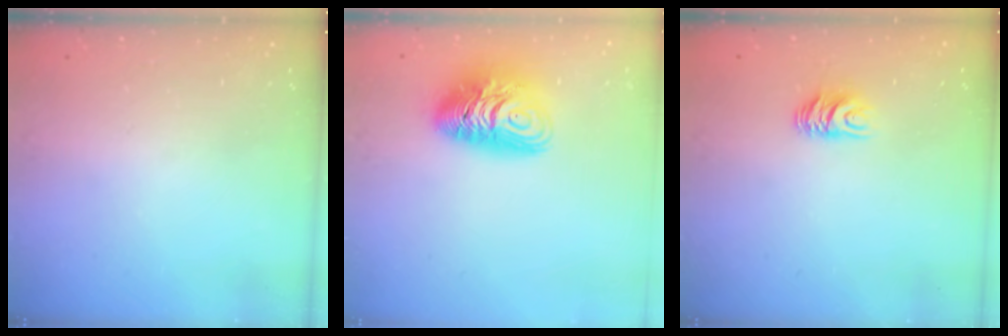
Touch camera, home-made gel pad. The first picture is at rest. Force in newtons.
{"total": 11.5, "press": 11.4, "slide": 1.1}
{"total": 6.4, "press": 6.4, "slide": 0.5}